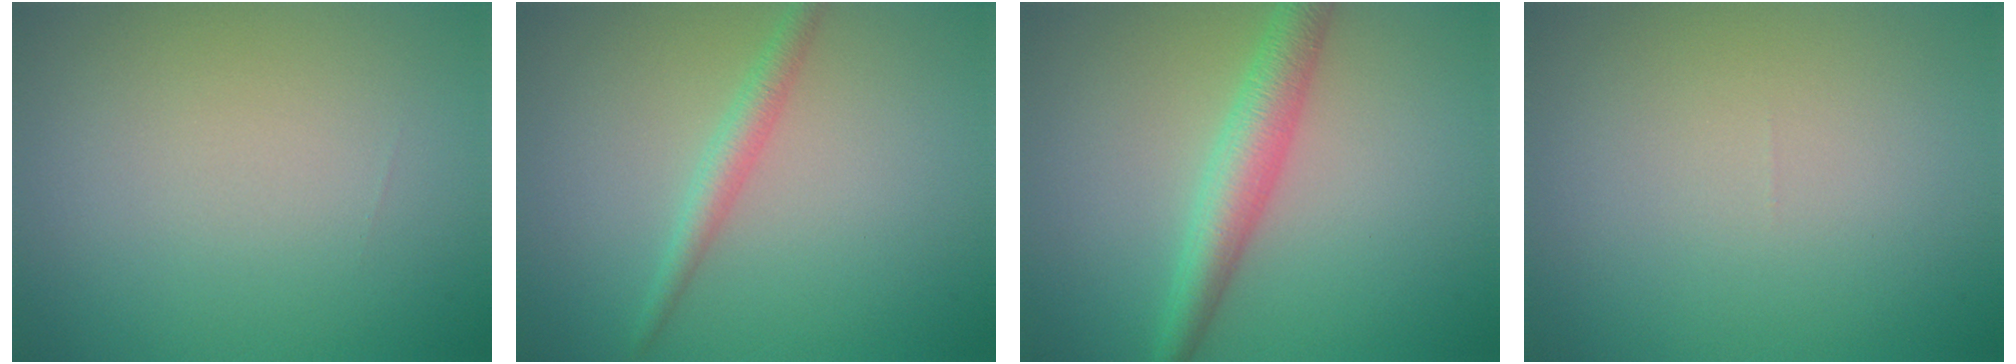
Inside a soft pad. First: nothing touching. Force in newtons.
{"total": 1.9, "press": 1.9, "slide": 0.0}
{"total": 3.9, "press": 3.9, "slide": 0.1}
{"total": 0.0}